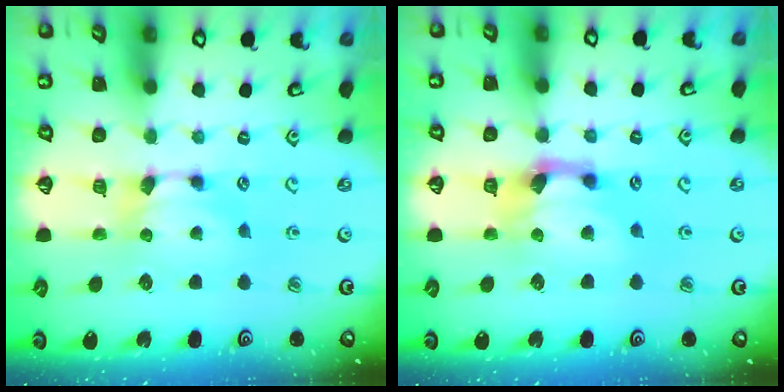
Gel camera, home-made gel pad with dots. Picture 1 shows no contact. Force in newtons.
{"total": 2.8, "press": 2.4, "slide": 1.5}